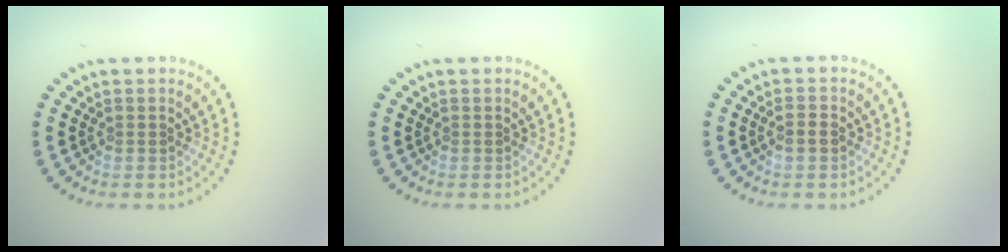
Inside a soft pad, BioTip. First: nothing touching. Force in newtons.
{"total": 0.0}
{"total": 0.9, "press": 0.9, "slide": 0.2}